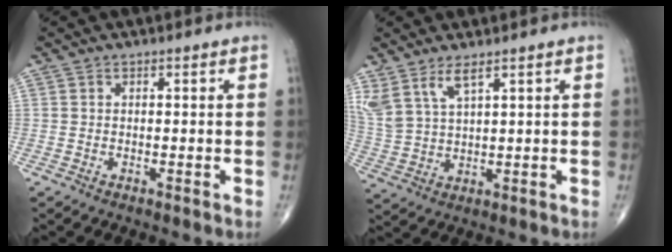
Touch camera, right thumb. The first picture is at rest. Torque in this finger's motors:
{"motor_torque": [0.09, 0.13, 0.62, 0.54, 0.00]}